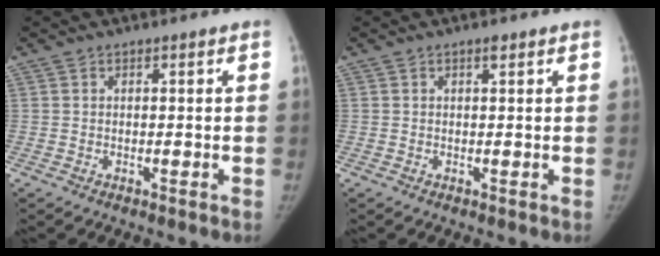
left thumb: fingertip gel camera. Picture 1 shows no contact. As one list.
[{"total": 0.9, "force": [0.6, 0.3, 0.6], "torque": [-0.010, -0.002, 0.009]}]